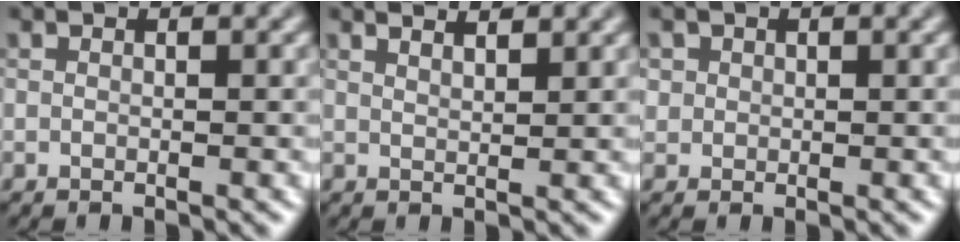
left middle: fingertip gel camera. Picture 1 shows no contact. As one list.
[{"total": 2.6, "force": [2.2, 0.6, 1.2], "torque": [-0.006, 0.011, 0.014]}, {"total": 1.1, "force": [0.3, 1.0, 0.1], "torque": [0.006, -0.002, 0.010]}]